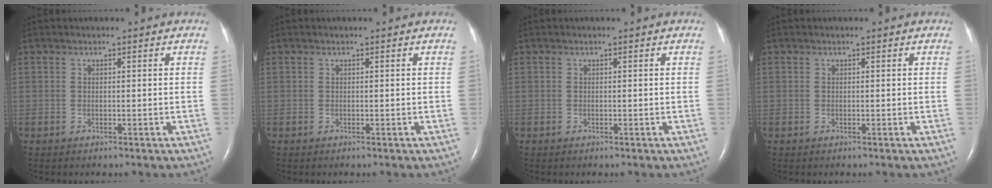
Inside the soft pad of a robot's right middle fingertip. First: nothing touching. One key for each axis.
{"total": 0.0}
{"total": 0.0}
{"total": 0.0}